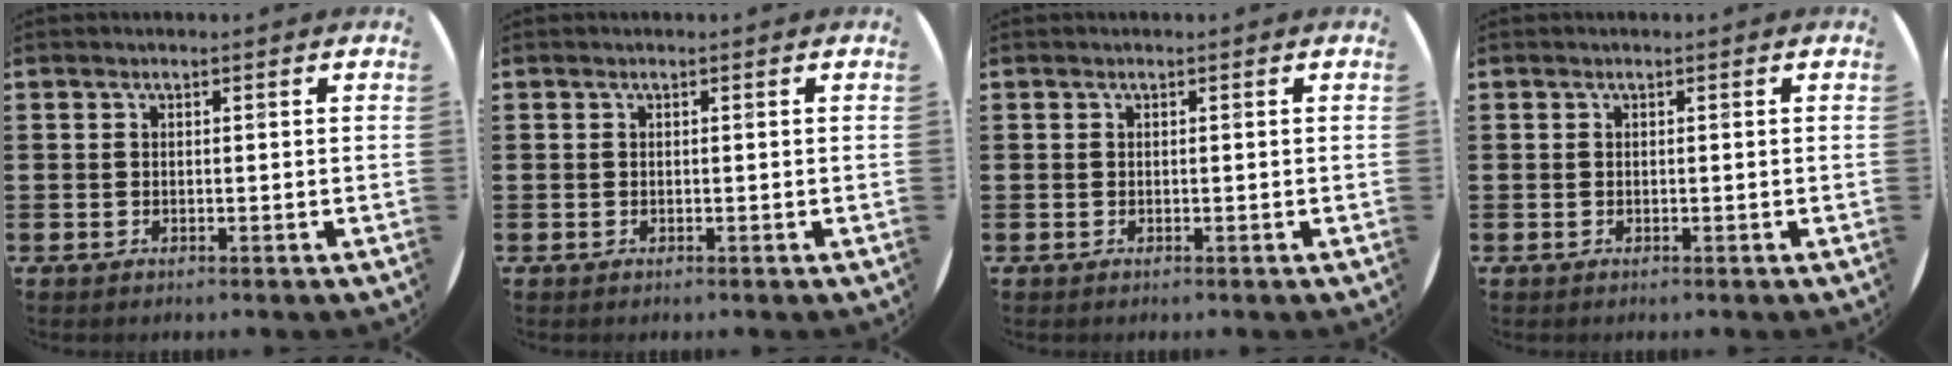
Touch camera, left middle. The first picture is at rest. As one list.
[{"total": 0.0}, {"total": 0.0}, {"total": 0.0}]